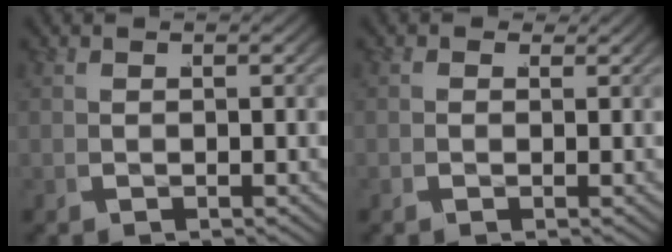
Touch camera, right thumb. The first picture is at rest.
{"total": 0.6, "force": [0.4, 0.4, -0.2], "torque": [0.006, 0.003, -0.002]}